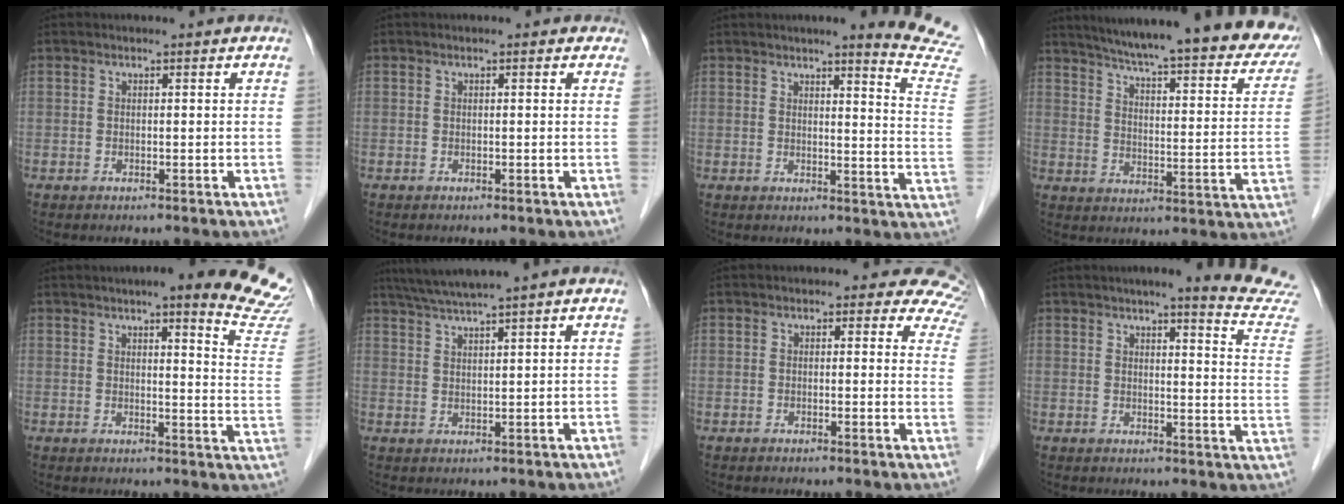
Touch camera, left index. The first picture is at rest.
{"total": 0.0}
{"total": 12.0, "force": [10.8, -1.3, 5.1], "torque": [-0.054, -0.088, 0.097]}
{"total": 29.5, "force": [24.7, 4.4, 15.5], "torque": [-0.215, -0.050, 0.297]}
{"total": 17.3, "force": [15.2, 1.1, 8.2], "torque": [-0.084, -0.065, 0.150]}
{"total": 5.8, "force": [4.6, -1.3, 3.3], "torque": [-0.062, 0.015, 0.085]}
{"total": 8.0, "force": [6.1, 4.2, 3.0], "torque": [0.004, -0.008, 0.028]}
{"total": 13.3, "force": [12.3, -1.1, 4.9], "torque": [-0.053, -0.083, 0.122]}